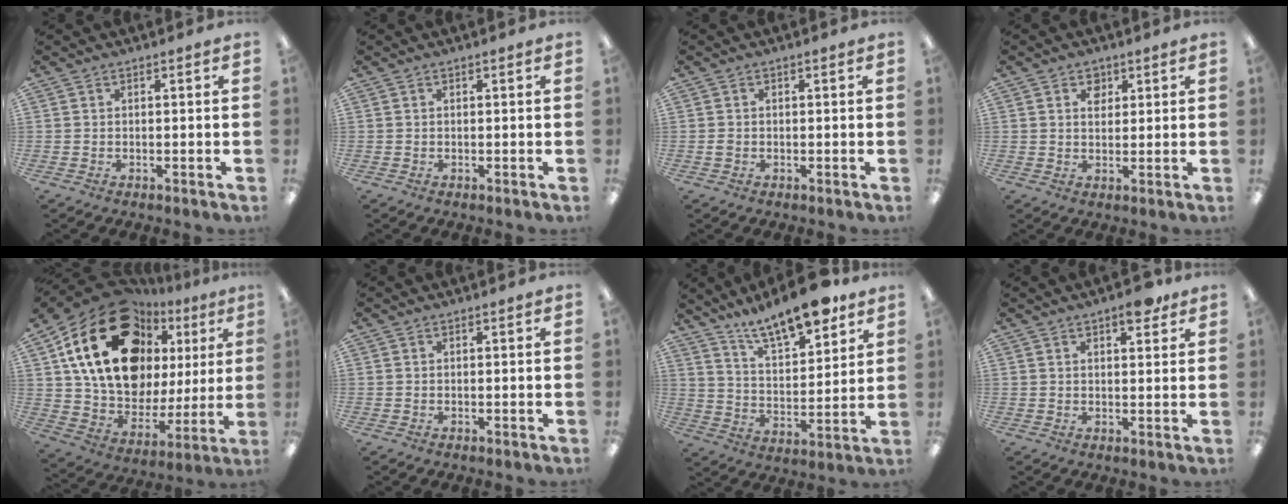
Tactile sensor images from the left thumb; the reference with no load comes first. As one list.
[{"total": 0.0}, {"total": 0.9, "force": [-0.2, 0.7, 0.5], "torque": [-0.010, 0.004, -0.006]}, {"total": 3.4, "force": [1.8, 2.6, 1.2], "torque": [0.003, -0.008, 0.027]}, {"total": 24.1, "force": [11.7, 15.8, 14.1], "torque": [-0.262, -0.064, 0.216]}, {"total": 0.0}, {"total": 15.4, "force": [12.5, 4.4, 7.9], "torque": [-0.131, -0.075, 0.214]}, {"total": 5.2, "force": [3.4, 2.2, 3.3], "torque": [-0.030, -0.016, 0.053]}]